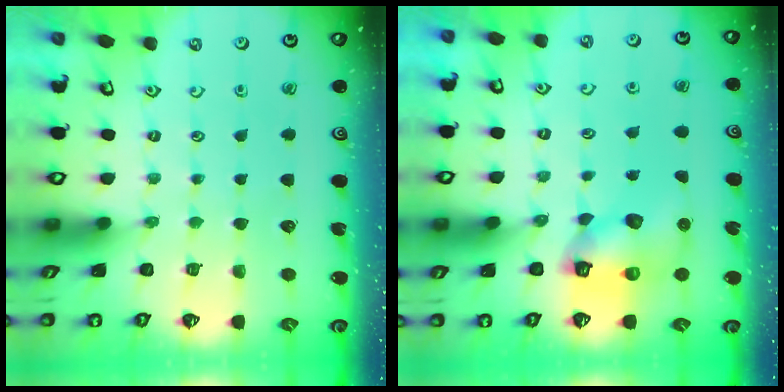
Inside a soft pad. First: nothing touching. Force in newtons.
{"total": 10.6, "press": 10.4, "slide": 1.8}